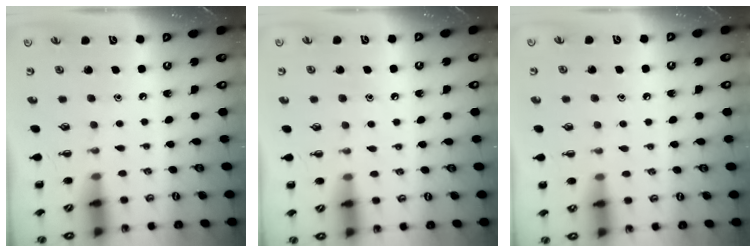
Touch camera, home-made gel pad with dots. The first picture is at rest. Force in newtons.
{"total": 7.3, "press": 7.1, "slide": 1.5}
{"total": 4.7, "press": 4.5, "slide": 1.4}